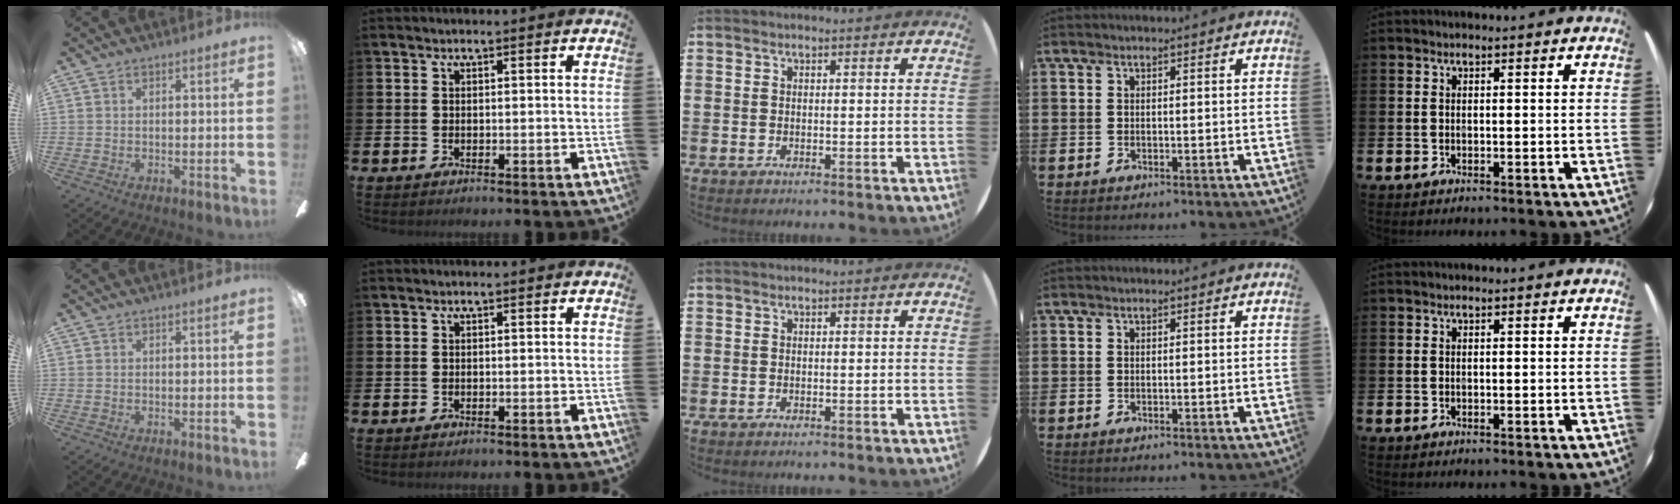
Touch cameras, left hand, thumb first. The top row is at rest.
{}